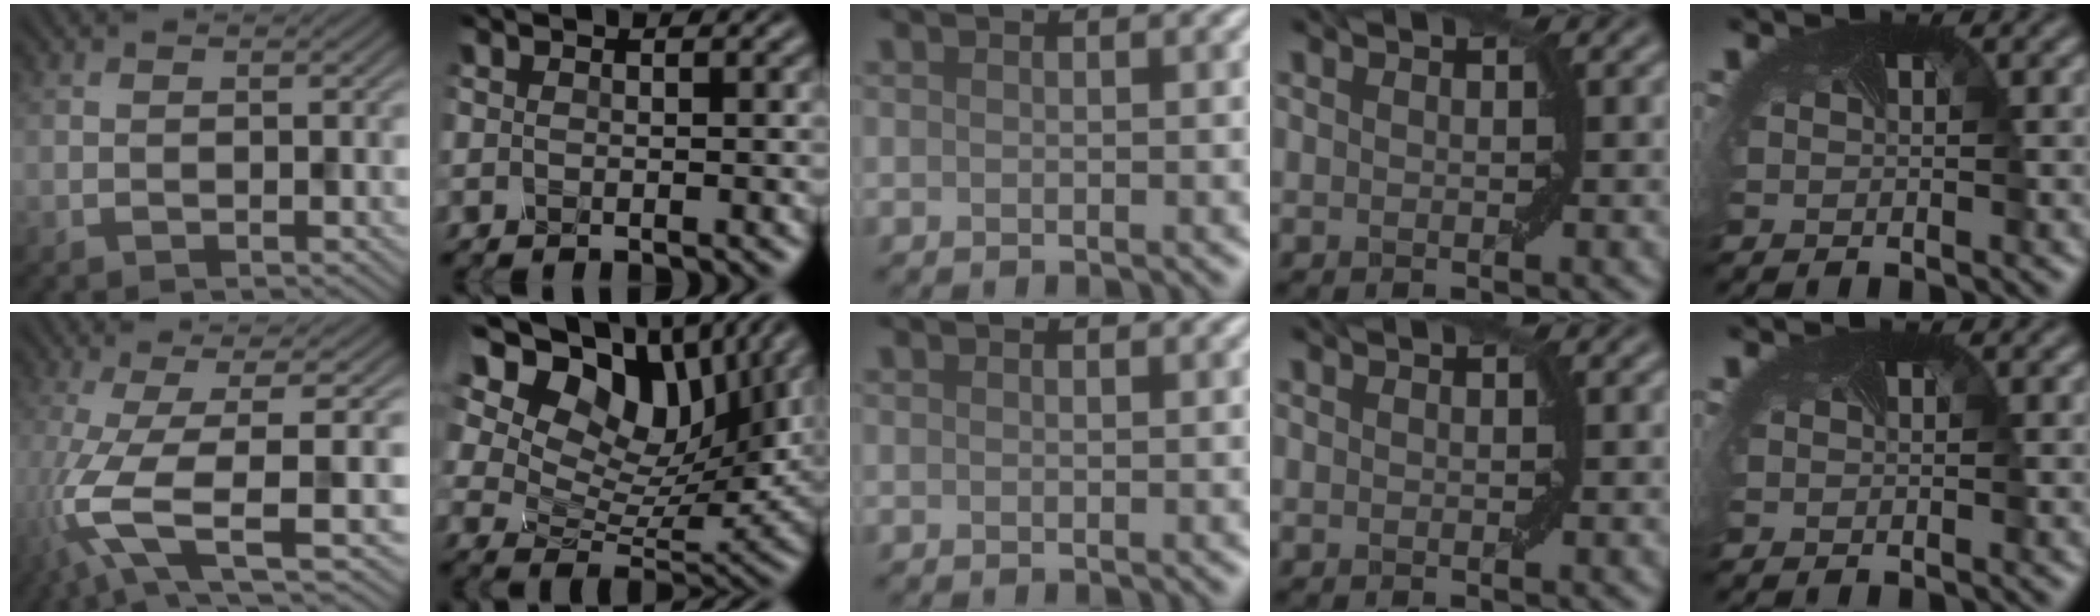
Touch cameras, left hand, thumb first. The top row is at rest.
{"thumb": {"total": 11.3, "force": [-2.4, 3.0, 10.6], "torque": [-0.204, -0.008, -0.043]}, "index": {"total": 13.0, "force": [5.6, 8.1, 8.5], "torque": [-0.178, 0.030, 0.103]}}